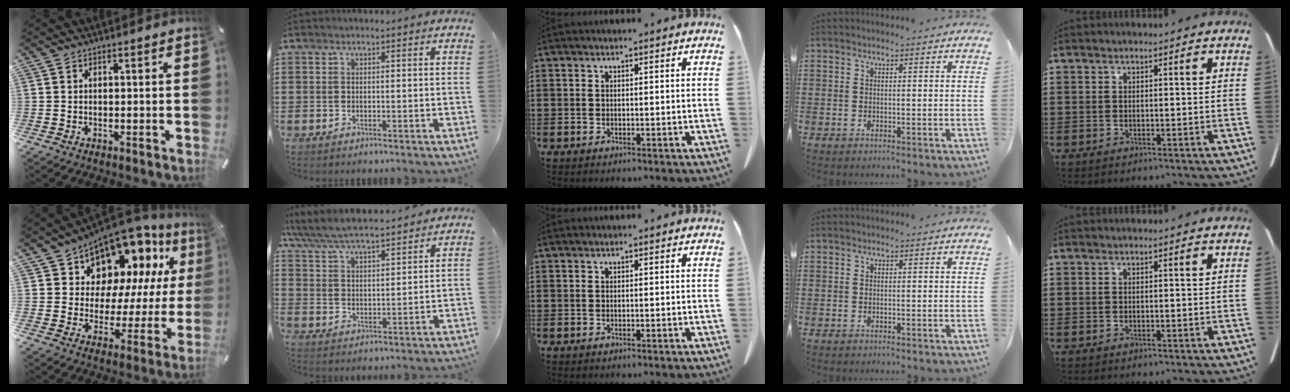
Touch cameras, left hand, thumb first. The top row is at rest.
{"thumb": {"total": 12.6, "force": [9.7, 7.5, 2.9], "torque": [-0.057, -0.095, 0.175]}, "index": {"total": 6.5, "force": [6.2, 0.9, 1.9], "torque": [-0.064, -0.031, 0.108]}}